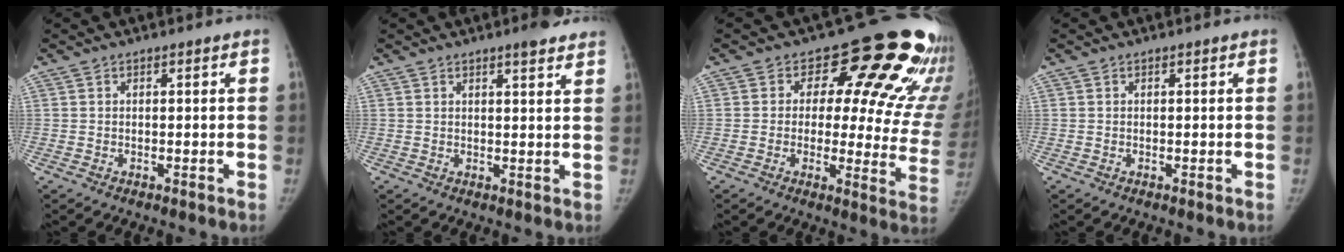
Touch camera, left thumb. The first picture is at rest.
{"total": 4.2, "force": [3.2, 0.8, 2.6], "torque": [-0.026, -0.016, 0.041]}
{"total": 21.9, "force": [12.6, 10.1, 14.8], "torque": [-0.131, -0.059, 0.138]}
{"total": 0.0}